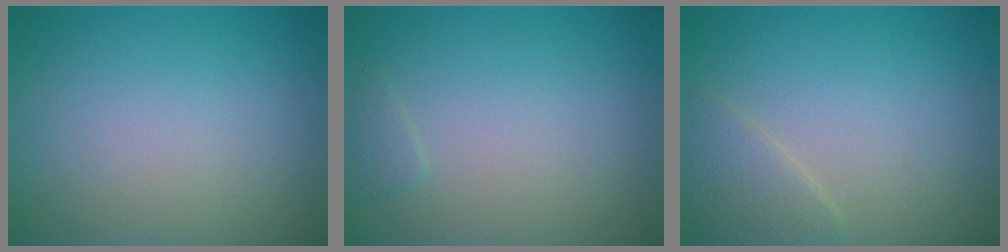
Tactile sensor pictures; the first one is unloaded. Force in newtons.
{"total": 0.7, "press": 0.7, "slide": 0.1}
{"total": 2.1, "press": 2.1, "slide": 0.1}